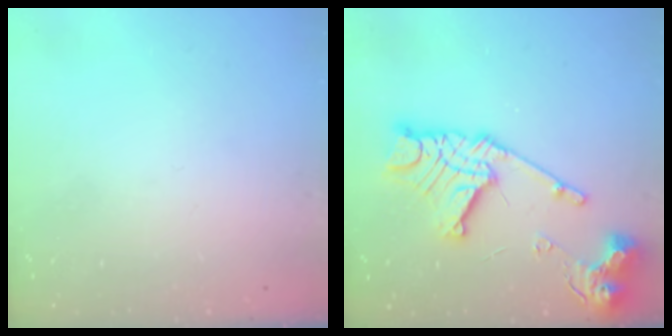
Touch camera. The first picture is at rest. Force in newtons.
{"total": 18.5, "press": 18.4, "slide": 2.1}